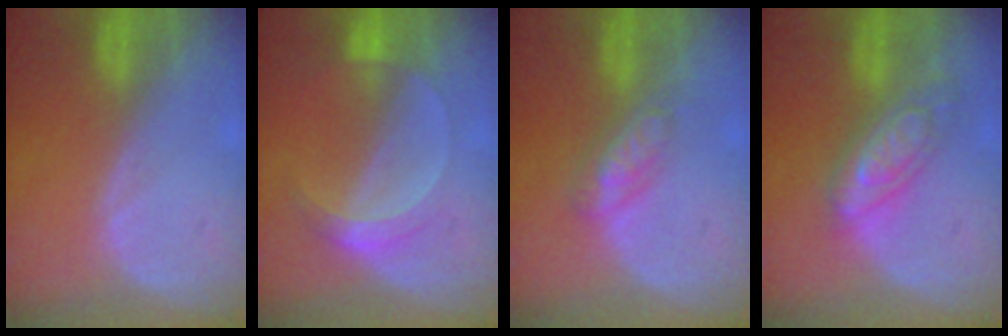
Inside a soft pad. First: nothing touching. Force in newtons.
{"total": 5.0, "press": 4.5, "slide": 2.2}
{"total": 4.6, "press": 4.3, "slide": 1.5}
{"total": 7.1, "press": 7.1, "slide": 0.4}